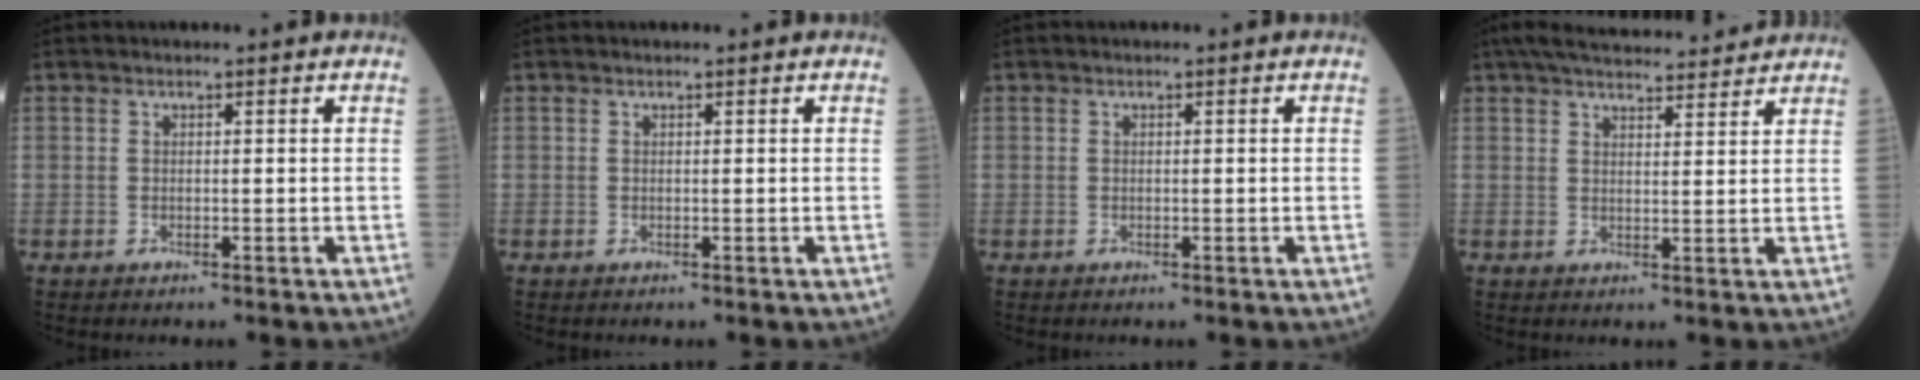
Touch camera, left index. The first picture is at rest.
{"total": 0.0}
{"total": 0.0}
{"total": 14.2, "force": [13.0, 2.2, 5.3], "torque": [-0.080, 0.036, 0.184]}